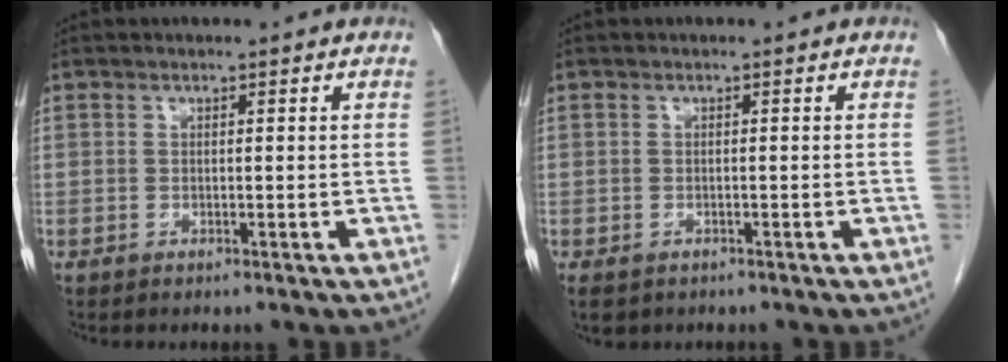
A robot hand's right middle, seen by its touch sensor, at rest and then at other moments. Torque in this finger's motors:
{"motor_torque": [0.21, -0.30, 0.14, 0.03]}